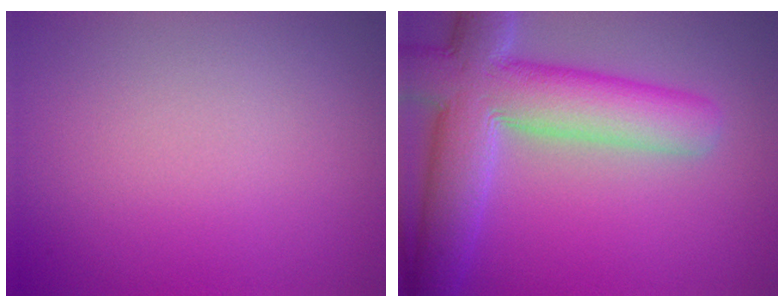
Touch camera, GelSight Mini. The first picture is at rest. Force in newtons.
{"total": 9.9, "press": 9.9, "slide": 0.8}